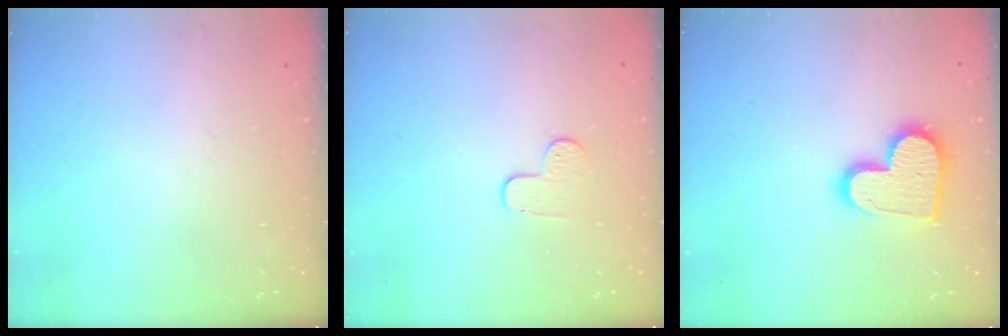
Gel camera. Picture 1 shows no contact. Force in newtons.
{"total": 6.2, "press": 6.2, "slide": 0.6}
{"total": 14.5, "press": 14.5, "slide": 1.0}